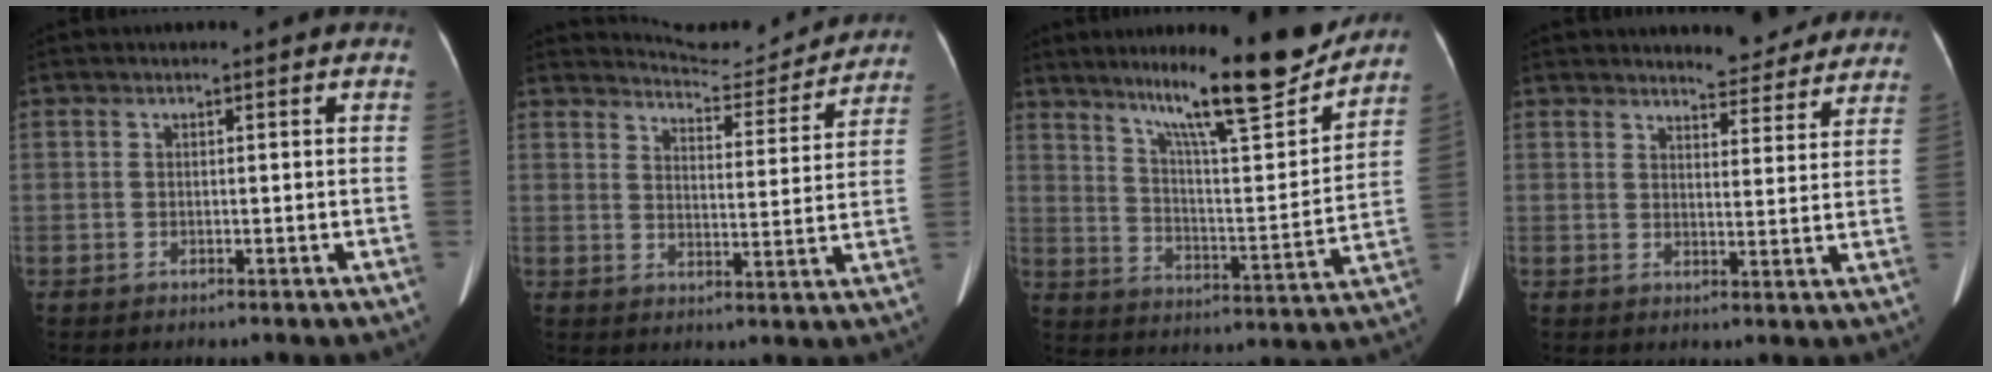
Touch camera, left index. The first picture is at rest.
{"total": 11.0, "force": [10.9, 0.9, 0.4], "torque": [-0.005, -0.014, 0.139]}
{"total": 18.5, "force": [15.1, 1.0, 10.7], "torque": [-0.156, -0.017, 0.232]}
{"total": 7.6, "force": [7.3, 1.6, 1.4], "torque": [-0.014, -0.009, 0.082]}